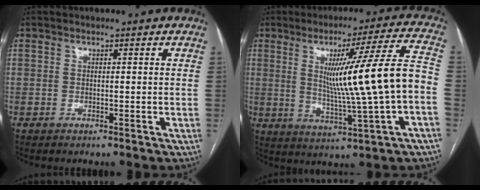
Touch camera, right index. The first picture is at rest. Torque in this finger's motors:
{"motor_torque": [1.22, 0.02, 0.68, 0.21]}